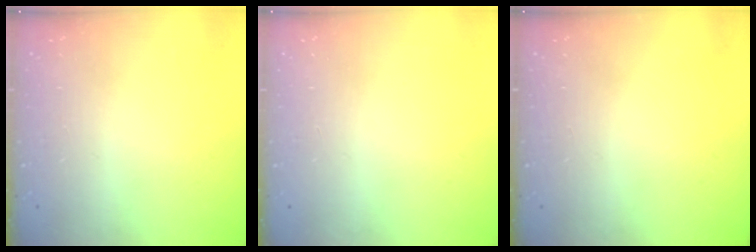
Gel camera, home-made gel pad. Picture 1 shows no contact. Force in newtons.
{"total": 0.0}
{"total": 0.0}